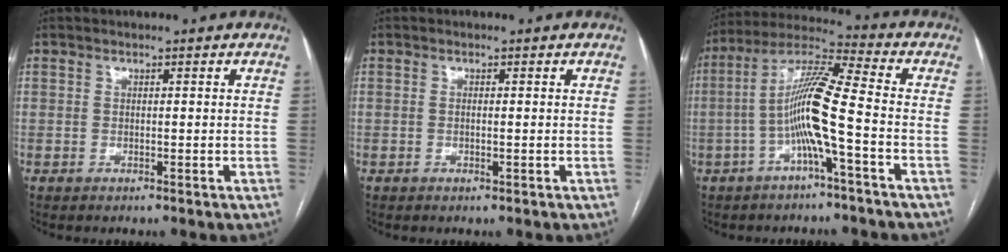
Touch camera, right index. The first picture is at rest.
{"total": 0.6, "force": [0.0, 0.1, 0.6], "torque": [-0.013, 0.000, 0.002]}
{"total": 10.7, "force": [-2.8, -0.4, 10.4], "torque": [-0.204, 0.021, -0.058]}